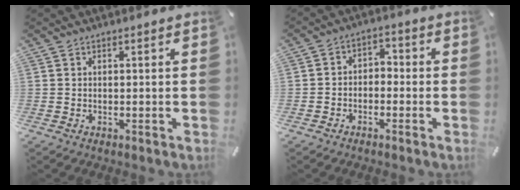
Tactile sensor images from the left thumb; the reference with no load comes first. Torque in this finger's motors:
{"motor_torque": [0.09, -0.11, -0.08, 0.06, -0.07]}